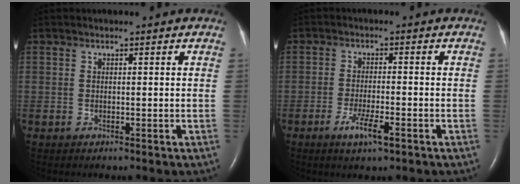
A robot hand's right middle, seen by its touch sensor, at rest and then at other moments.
{"total": 4.4, "force": [-2.4, 0.5, 3.6], "torque": [-0.070, -0.005, -0.044]}